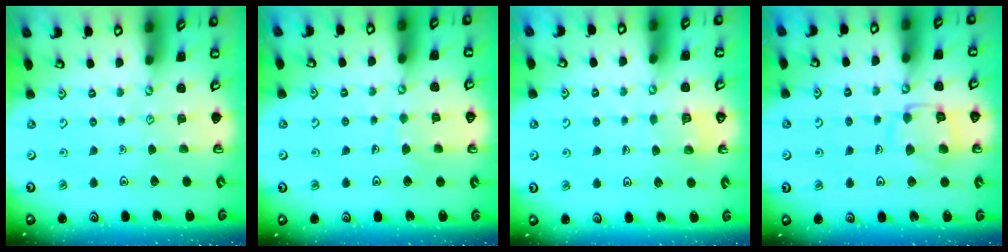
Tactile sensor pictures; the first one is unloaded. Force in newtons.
{"total": 4.7, "press": 4.7, "slide": 0.3}
{"total": 2.5, "press": 2.5, "slide": 0.1}
{"total": 11.6, "press": 11.5, "slide": 0.8}